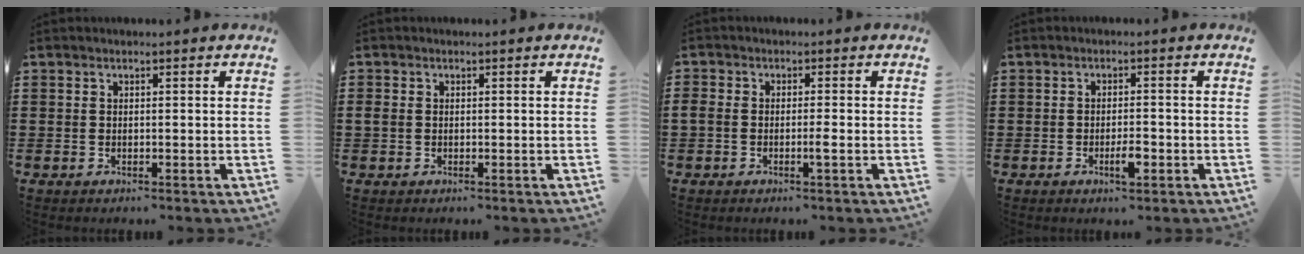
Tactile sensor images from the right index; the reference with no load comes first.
{"total": 1.0, "force": [-0.2, 0.8, 0.6], "torque": [-0.020, 0.002, -0.007]}
{"total": 2.1, "force": [-0.9, 0.4, 1.8], "torque": [-0.041, -0.002, -0.019]}
{"total": 3.2, "force": [-1.3, 0.9, 2.8], "torque": [-0.046, 0.001, -0.022]}